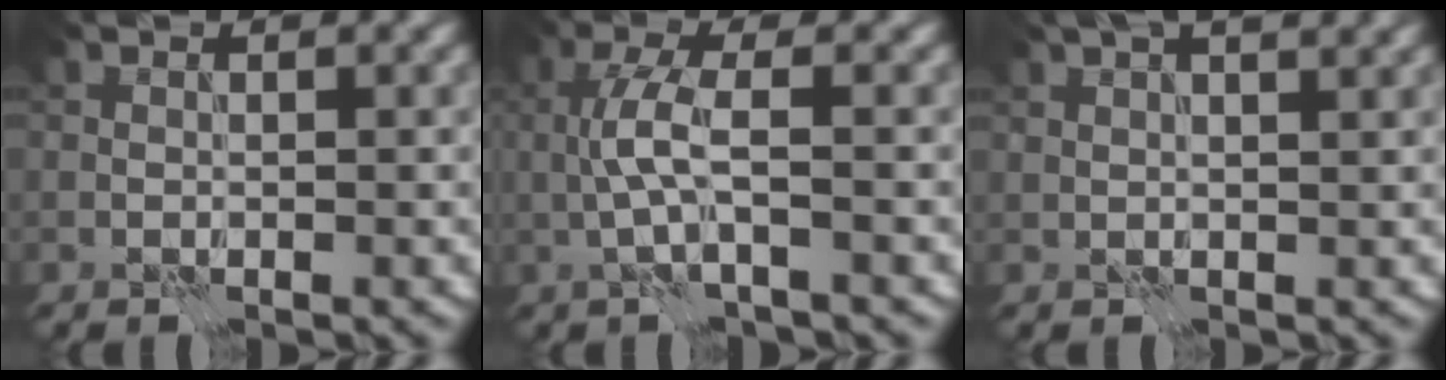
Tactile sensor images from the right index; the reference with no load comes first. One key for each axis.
{"total": 3.4, "fx": -0.1, "fy": 0.6, "fz": 3.4, "tx": -0.072, "ty": 0.003, "tz": -0.005}
{"total": 7.1, "fx": 4.8, "fy": 2.8, "fz": 4.5, "tx": -0.047, "ty": 0.042, "tz": 0.043}